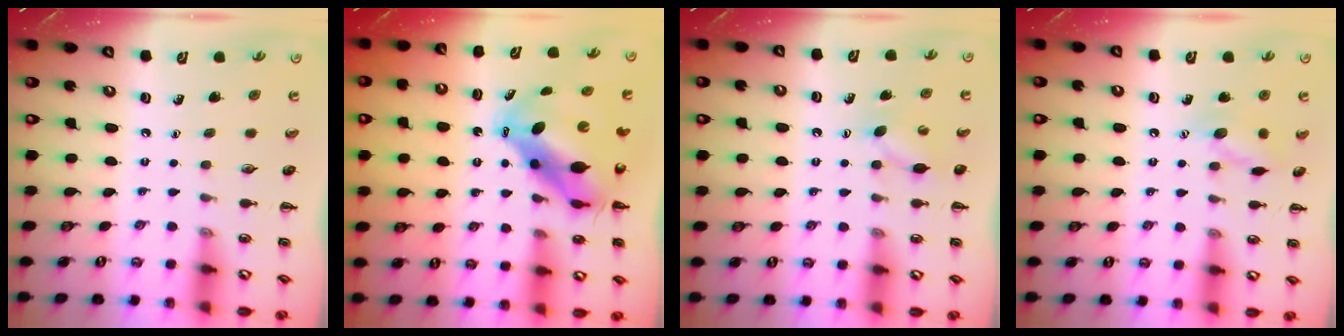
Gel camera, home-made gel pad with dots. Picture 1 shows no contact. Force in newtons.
{"total": 11.3, "press": 10.9, "slide": 3.1}
{"total": 6.7, "press": 6.6, "slide": 1.6}
{"total": 8.6, "press": 8.5, "slide": 0.8}